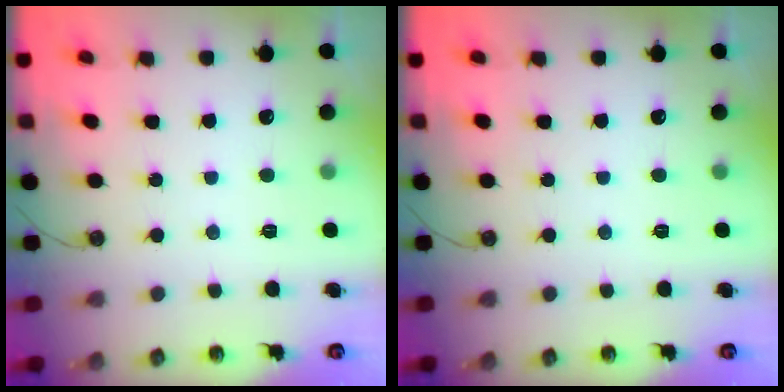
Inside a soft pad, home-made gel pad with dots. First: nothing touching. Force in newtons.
{"total": 0.0}